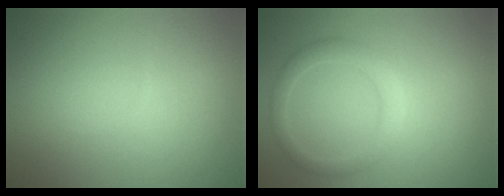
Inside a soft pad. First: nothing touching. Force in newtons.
{"total": 2.5, "press": 2.5, "slide": 0.3}